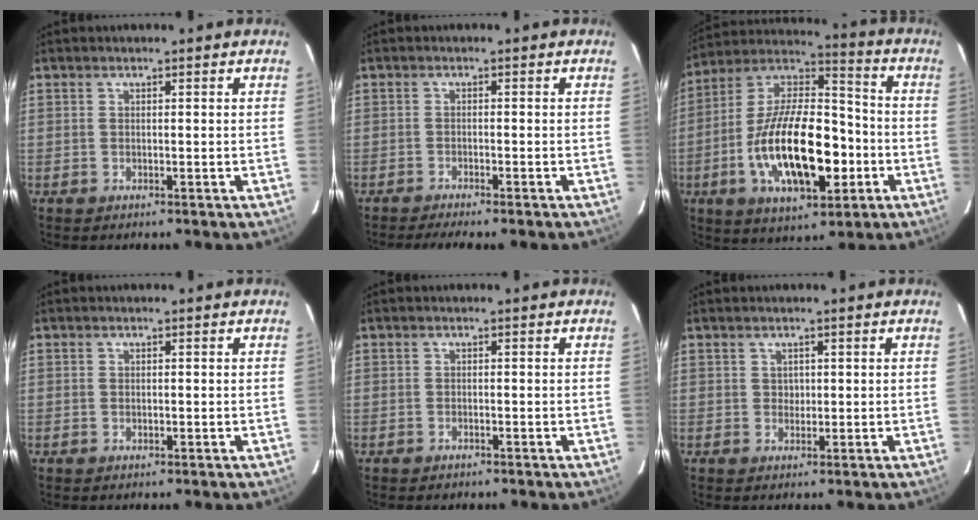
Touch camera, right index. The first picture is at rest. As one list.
[{"total": 5.2, "force": [-4.7, -0.1, 2.4], "torque": [-0.054, -0.011, -0.073]}, {"total": 22.8, "force": [-6.3, 10.3, 19.3], "torque": [-0.367, 0.001, -0.104]}, {"total": 0.6, "force": [0.0, 0.5, 0.2], "torque": [-0.003, 0.001, 0.001]}, {"total": 0.9, "force": [-0.7, 0.5, 0.1], "torque": [-0.005, 0.002, -0.012]}, {"total": 1.3, "force": [0.4, 1.3, 0.2], "torque": [0.002, 0.003, 0.006]}]